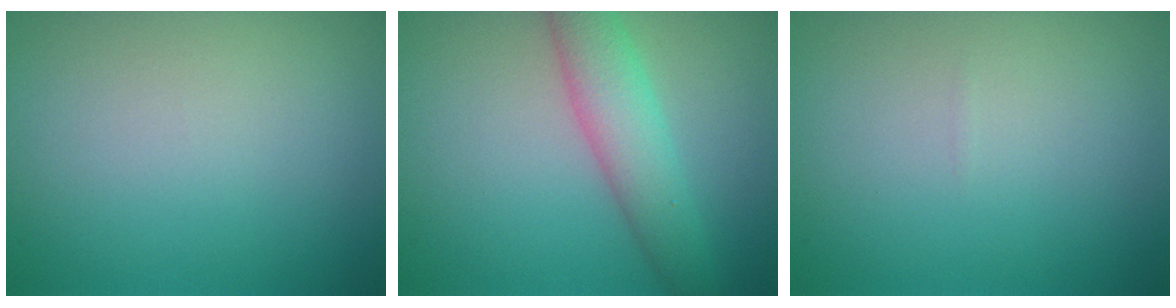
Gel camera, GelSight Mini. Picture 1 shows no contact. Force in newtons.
{"total": 4.3, "press": 4.3, "slide": 0.2}
{"total": 0.0}